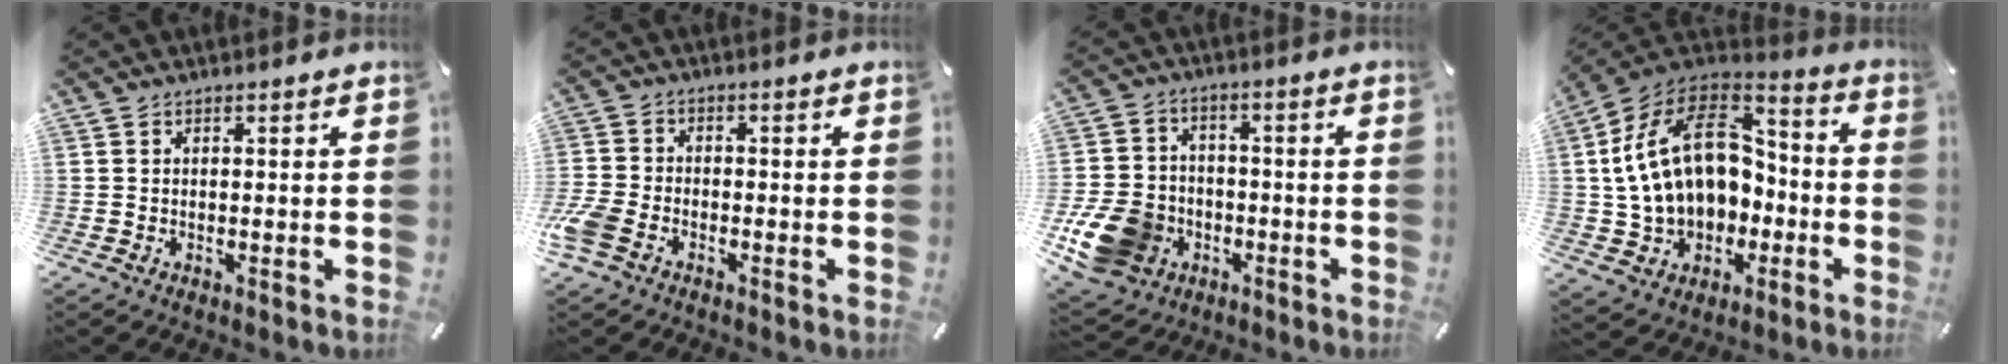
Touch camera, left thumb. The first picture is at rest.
{"total": 6.2, "force": [-3.3, 4.1, 3.2], "torque": [-0.084, 0.009, -0.066]}
{"total": 13.6, "force": [-5.2, 10.9, 6.2], "torque": [-0.127, 0.037, -0.089]}
{"total": 21.5, "force": [1.7, 16.2, 14.1], "torque": [-0.280, 0.004, 0.038]}